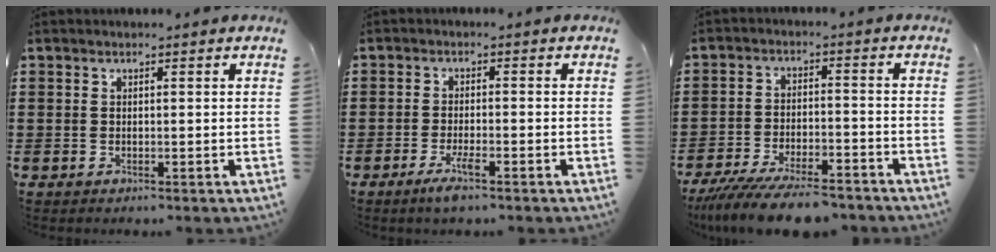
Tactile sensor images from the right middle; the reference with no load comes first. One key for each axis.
{"total": 3.3, "fx": -2.0, "fy": 0.3, "fz": 2.6, "tx": -0.057, "ty": -0.006, "tz": -0.039}
{"total": 8.4, "fx": -7.5, "fy": 1.1, "fz": 3.6, "tx": -0.071, "ty": 0.004, "tz": -0.143}